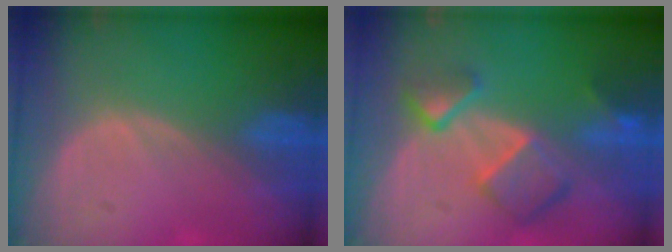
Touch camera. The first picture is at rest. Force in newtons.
{"total": 7.9, "press": 6.8, "slide": 3.9}